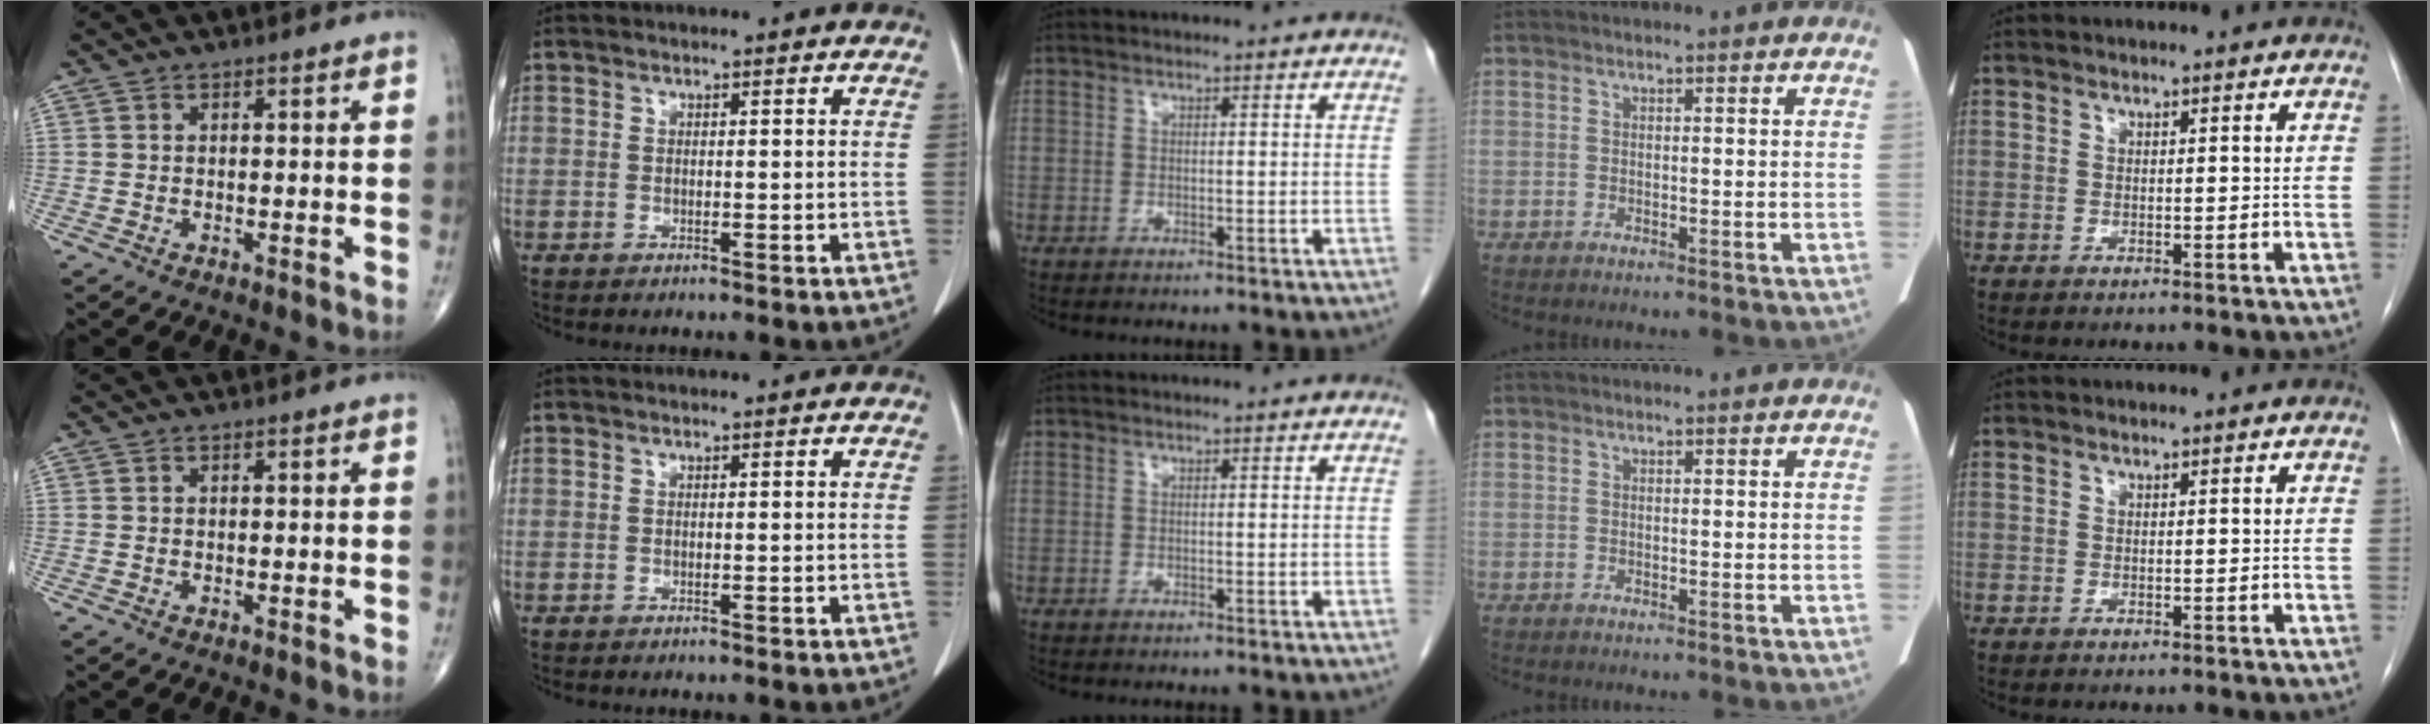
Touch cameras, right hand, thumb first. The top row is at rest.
{}